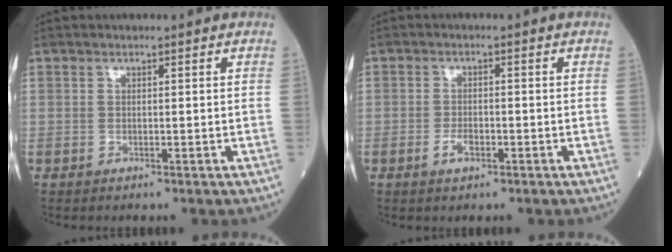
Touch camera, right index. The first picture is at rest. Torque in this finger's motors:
{"motor_torque": [0.16, 0.07, 0.06, 0.02]}